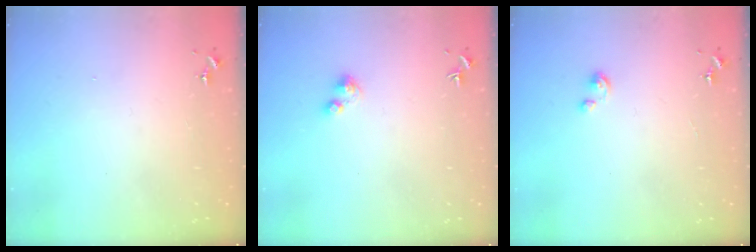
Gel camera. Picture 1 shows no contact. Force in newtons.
{"total": 2.6, "press": 2.6, "slide": 0.3}
{"total": 1.9, "press": 1.9, "slide": 0.1}